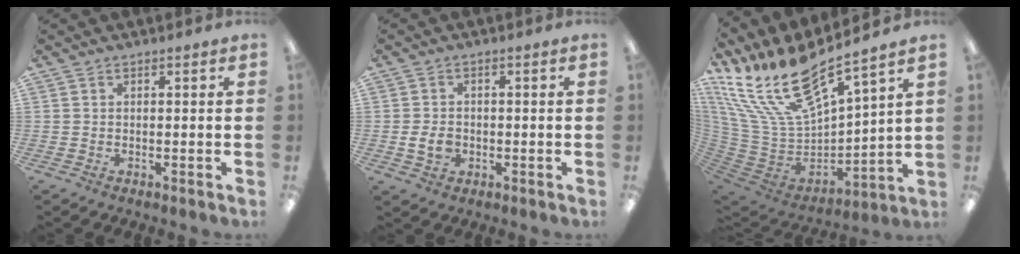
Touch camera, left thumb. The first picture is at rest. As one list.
[{"total": 3.9, "force": [-0.6, 2.9, 2.6], "torque": [-0.051, 0.004, -0.012]}, {"total": 21.6, "force": [16.5, 6.7, 12.2], "torque": [-0.268, -0.119, 0.291]}]